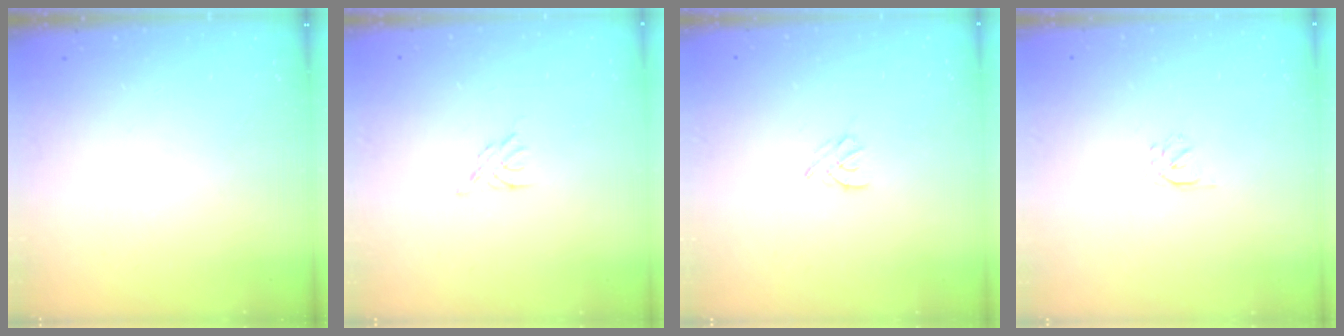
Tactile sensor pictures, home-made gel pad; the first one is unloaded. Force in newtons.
{"total": 0.8, "press": 0.7, "slide": 0.3}
{"total": 4.3, "press": 4.2, "slide": 0.7}
{"total": 1.6, "press": 1.5, "slide": 0.6}